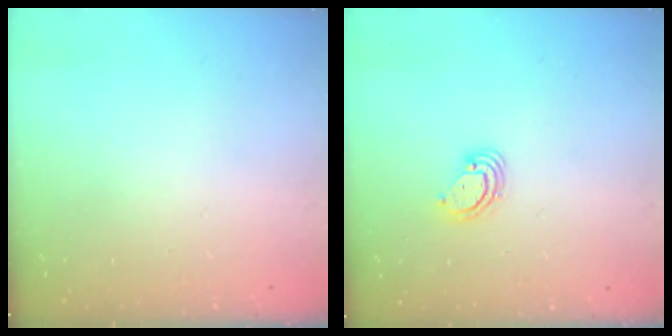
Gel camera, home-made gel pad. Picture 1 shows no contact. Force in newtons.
{"total": 3.7, "press": 3.7, "slide": 0.3}